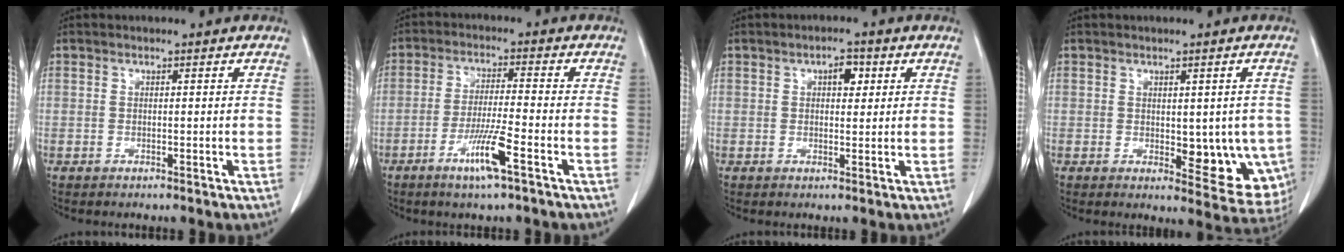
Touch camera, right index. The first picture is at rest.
{"total": 7.2, "force": [-3.7, -0.3, 6.2], "torque": [-0.118, -0.013, -0.070]}
{"total": 2.9, "force": [1.1, 1.4, 2.3], "torque": [-0.034, 0.006, 0.015]}
{"total": 9.5, "force": [-1.5, 5.0, 7.9], "torque": [-0.067, -0.008, -0.009]}